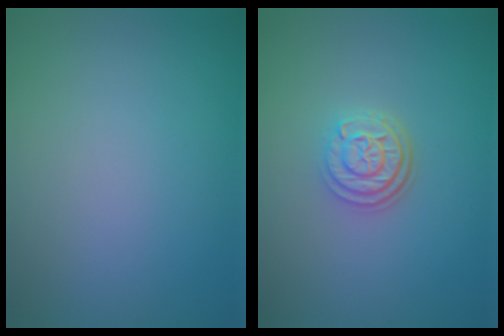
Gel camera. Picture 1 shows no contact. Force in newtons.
{"total": 3.0, "press": 2.4, "slide": 1.7}